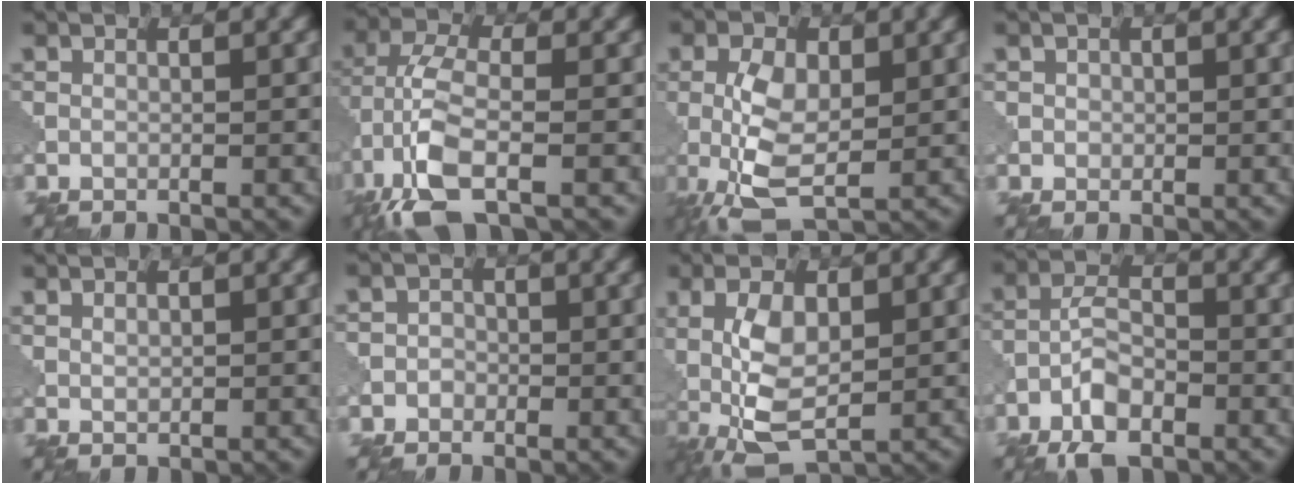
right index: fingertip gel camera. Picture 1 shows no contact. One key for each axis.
{"total": 7.7, "fx": -3.9, "fy": 2.5, "fz": 6.1, "tx": -0.137, "ty": 0.000, "tz": -0.090}
{"total": 6.0, "fx": -0.3, "fy": 3.0, "fz": 5.2, "tx": -0.115, "ty": -0.002, "tz": -0.008}
{"total": 0.8, "fx": 0.1, "fy": 0.8, "fz": 0.1, "tx": 0.004, "ty": -0.005, "tz": 0.003}
{"total": 0.9, "fx": 0.7, "fy": 0.3, "fz": 0.5, "tx": -0.015, "ty": -0.002, "tz": 0.016}
{"total": 1.7, "fx": -0.5, "fy": 1.6, "fz": 0.2, "tx": 0.019, "ty": 0.003, "tz": -0.020}
{"total": 6.9, "fx": 0.1, "fy": 3.2, "fz": 6.2, "tx": -0.130, "ty": 0.002, "tz": -0.002}
{"total": 5.0, "fx": -2.8, "fy": 2.2, "fz": 3.4, "tx": -0.062, "ty": 0.000, "tz": -0.062}